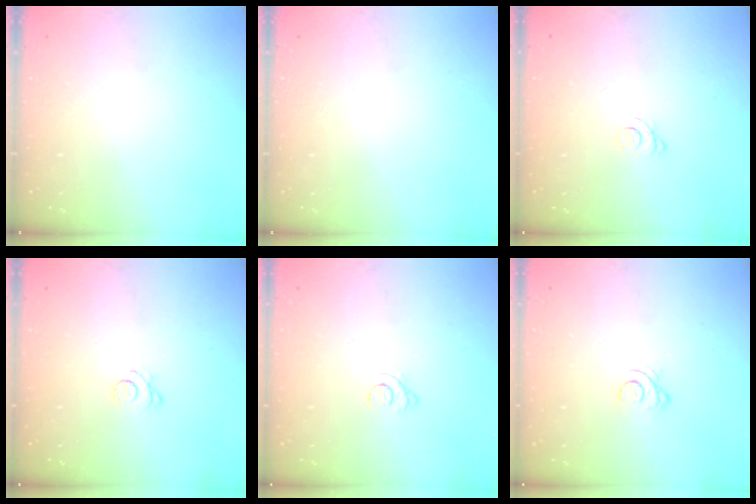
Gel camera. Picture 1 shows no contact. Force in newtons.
{"total": 0.0}
{"total": 2.5, "press": 2.5, "slide": 0.3}
{"total": 2.8, "press": 2.7, "slide": 0.3}
{"total": 3.6, "press": 3.6, "slide": 0.4}
{"total": 2.4, "press": 2.4, "slide": 0.3}